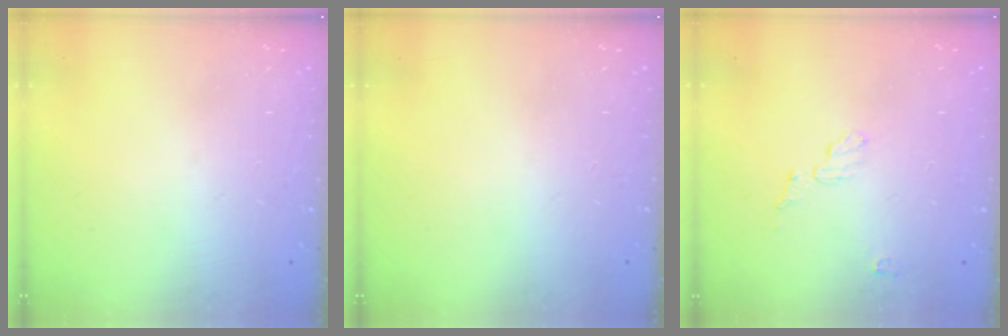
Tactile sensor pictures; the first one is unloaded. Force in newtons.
{"total": 0.0}
{"total": 5.9, "press": 5.9, "slide": 0.5}